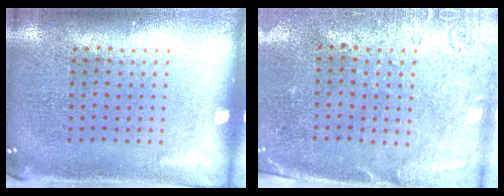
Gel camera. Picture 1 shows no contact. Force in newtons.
{"total": 2.7, "press": 2.3, "slide": 1.5}